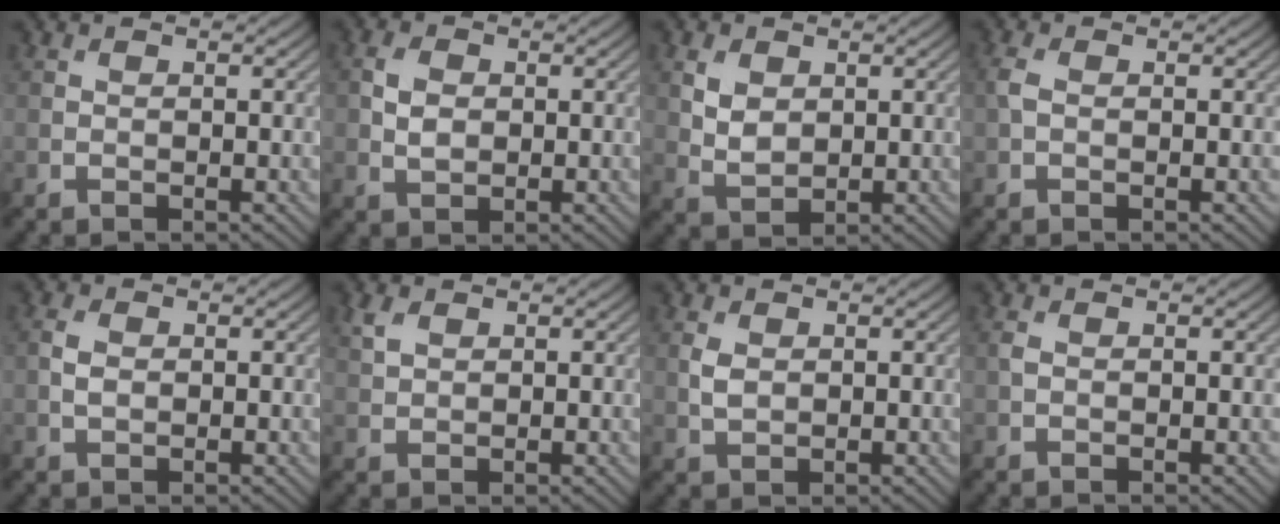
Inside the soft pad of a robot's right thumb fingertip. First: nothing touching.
{"total": 3.2, "force": [0.2, 2.4, 2.2], "torque": [-0.048, 0.000, 0.002]}
{"total": 3.7, "force": [1.3, 2.7, 2.3], "torque": [-0.055, -0.002, 0.028]}
{"total": 1.5, "force": [0.1, 1.0, 1.2], "torque": [-0.035, 0.005, -0.003]}
{"total": 2.2, "force": [0.1, 1.5, 1.6], "torque": [-0.041, 0.001, 0.000]}
{"total": 2.4, "force": [1.3, 1.5, 1.4], "torque": [-0.038, 0.003, 0.027]}
{"total": 2.3, "force": [0.4, 1.6, 1.6], "torque": [-0.043, -0.001, 0.011]}
{"total": 0.8, "force": [0.0, 0.5, 0.6], "torque": [-0.017, 0.003, 0.000]}